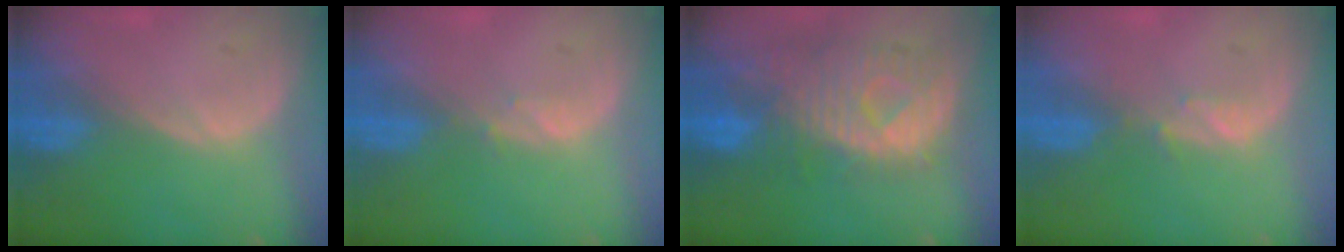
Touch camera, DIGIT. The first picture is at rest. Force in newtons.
{"total": 0.8, "press": 0.8, "slide": 0.3}
{"total": 10.8, "press": 9.6, "slide": 5.0}
{"total": 1.5, "press": 1.4, "slide": 0.2}